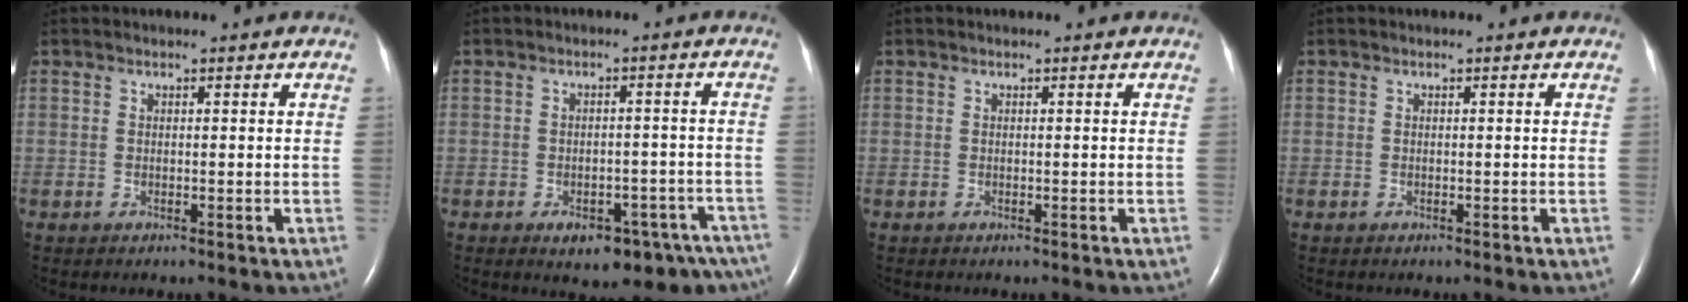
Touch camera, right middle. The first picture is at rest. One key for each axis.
{"total": 11.8, "fx": -8.4, "fy": 5.7, "fz": 6.0, "tx": -0.053, "ty": 0.014, "tz": -0.100}
{"total": 0.0}
{"total": 0.0}